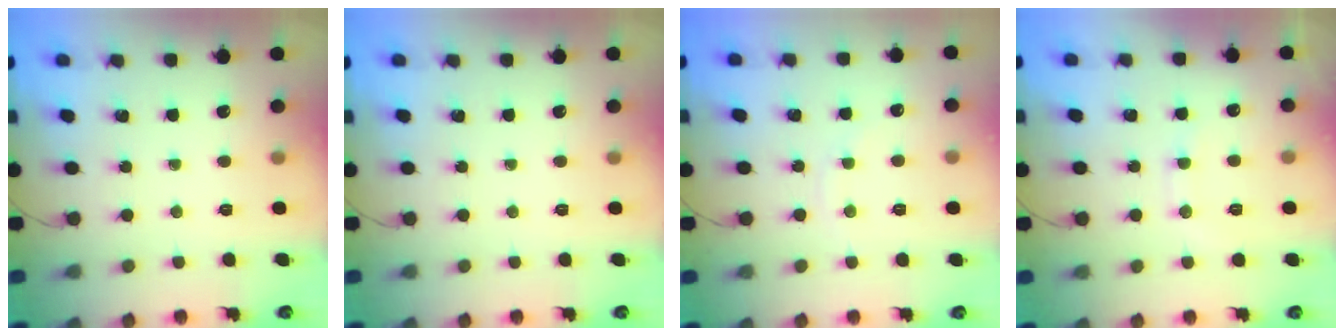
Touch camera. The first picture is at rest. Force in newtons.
{"total": 0.0}
{"total": 4.8, "press": 4.6, "slide": 1.4}
{"total": 8.6, "press": 8.5, "slide": 0.9}